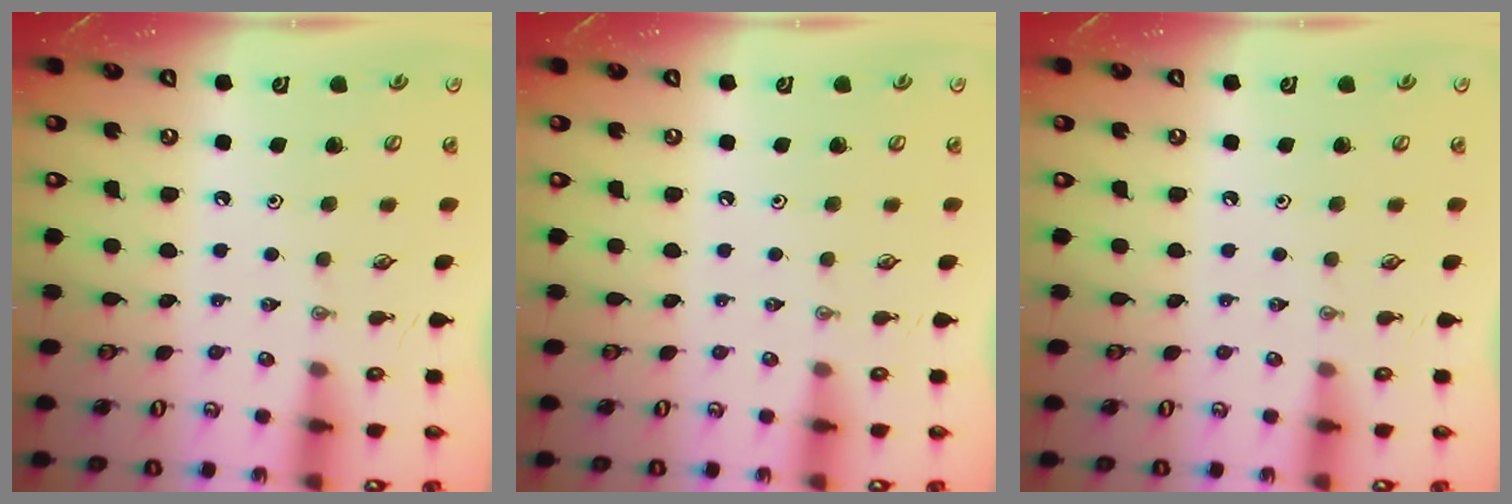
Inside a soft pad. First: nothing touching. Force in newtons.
{"total": 0.0}
{"total": 0.0}